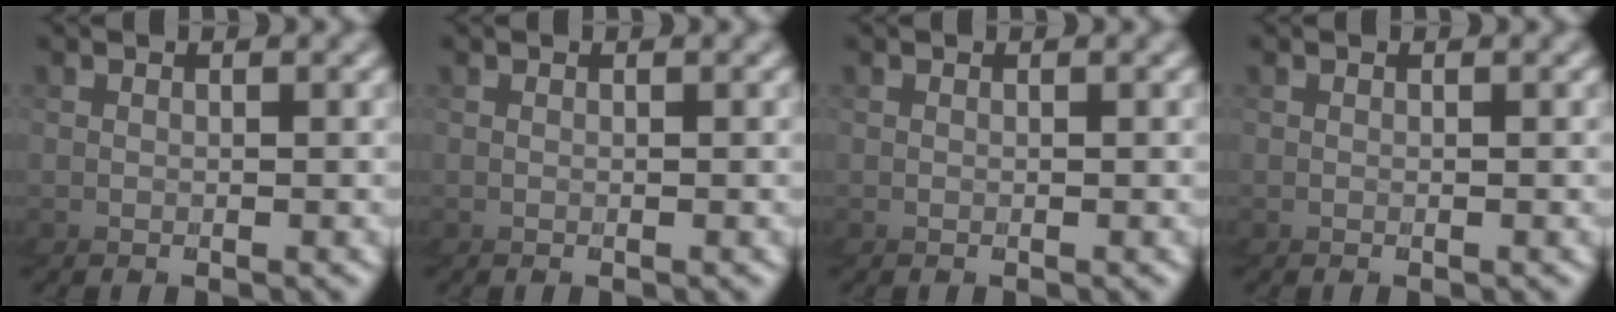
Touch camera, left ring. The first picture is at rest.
{"total": 0.0}
{"total": 0.0}
{"total": 0.0}